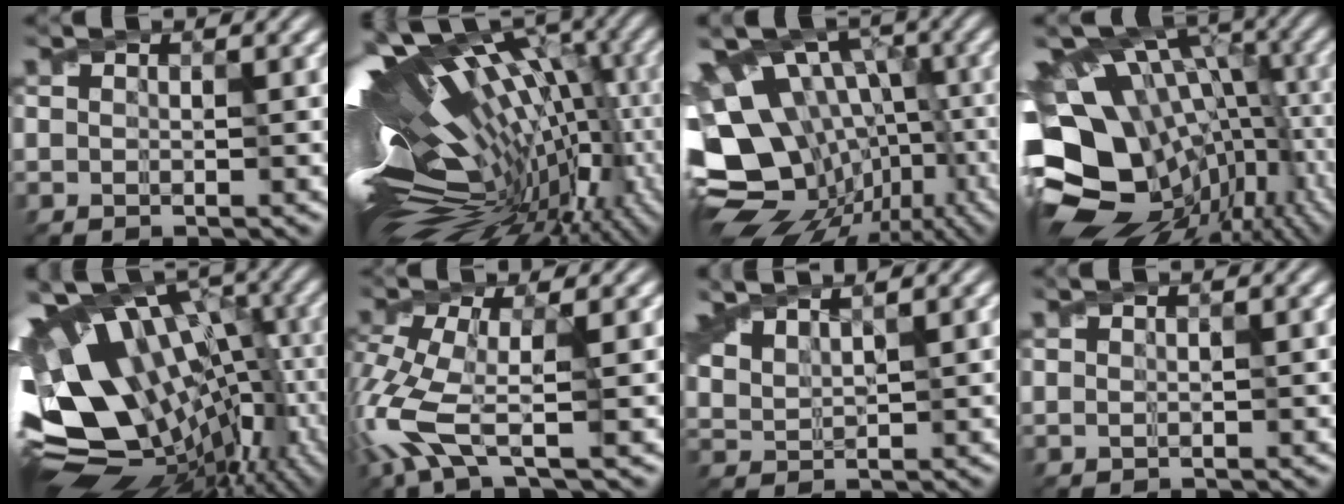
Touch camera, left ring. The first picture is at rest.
{"total": 17.8, "force": [0.2, 8.6, 15.6], "torque": [-0.253, 0.004, 0.027]}
{"total": 16.1, "force": [-3.9, 11.6, 10.4], "torque": [-0.177, -0.001, -0.019]}
{"total": 17.7, "force": [-3.4, 12.0, 12.6], "torque": [-0.202, 0.008, -0.007]}
{"total": 16.8, "force": [-0.7, 10.0, 13.4], "torque": [-0.207, -0.006, 0.016]}
{"total": 5.9, "force": [-2.8, 1.2, 5.0], "torque": [-0.143, -0.007, -0.061]}
{"total": 3.3, "force": [2.8, 0.9, 1.5], "torque": [-0.051, 0.012, 0.069]}
{"total": 0.0}